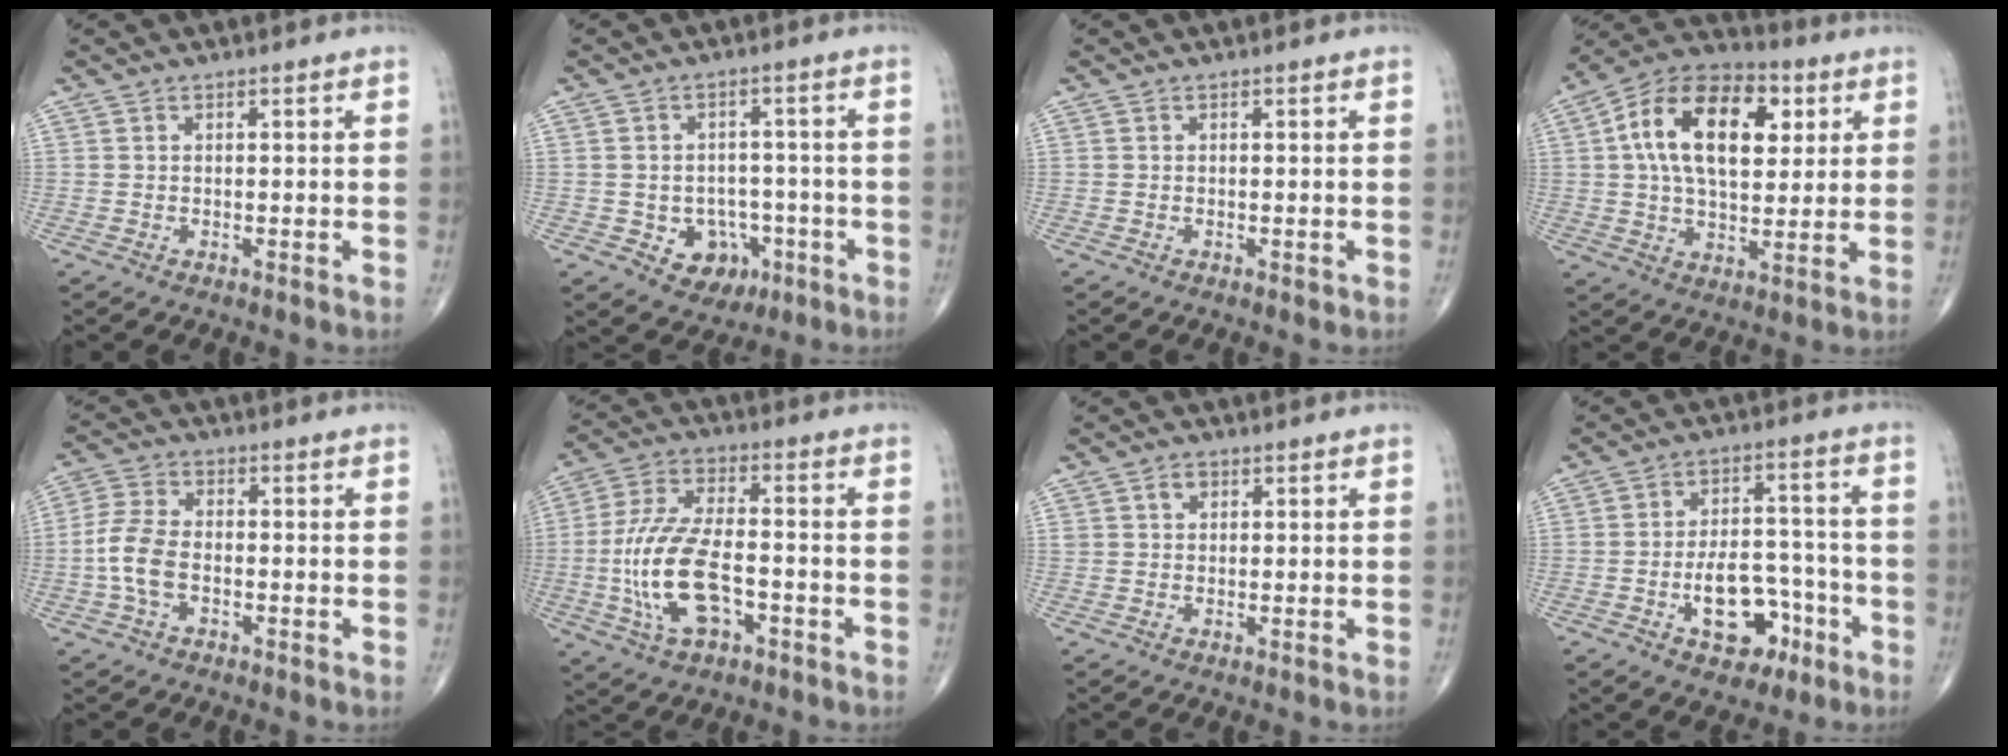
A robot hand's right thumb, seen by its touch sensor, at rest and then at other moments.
{"total": 7.6, "force": [-2.7, 6.1, 3.6], "torque": [-0.016, 0.023, -0.030]}
{"total": 0.5, "force": [-0.2, 0.3, 0.4], "torque": [-0.004, -0.001, -0.003]}
{"total": 19.3, "force": [4.9, 11.2, 14.9], "torque": [-0.223, 0.006, 0.072]}
{"total": 7.5, "force": [-1.7, 4.5, 5.8], "torque": [-0.132, 0.019, -0.039]}
{"total": 15.0, "force": [-3.8, 7.3, 12.6], "torque": [-0.263, 0.023, -0.067]}
{"total": 2.1, "force": [0.8, 1.6, 1.0], "torque": [-0.010, 0.002, 0.013]}
{"total": 11.6, "force": [-4.9, 7.0, 7.9], "torque": [-0.094, 0.045, -0.070]}